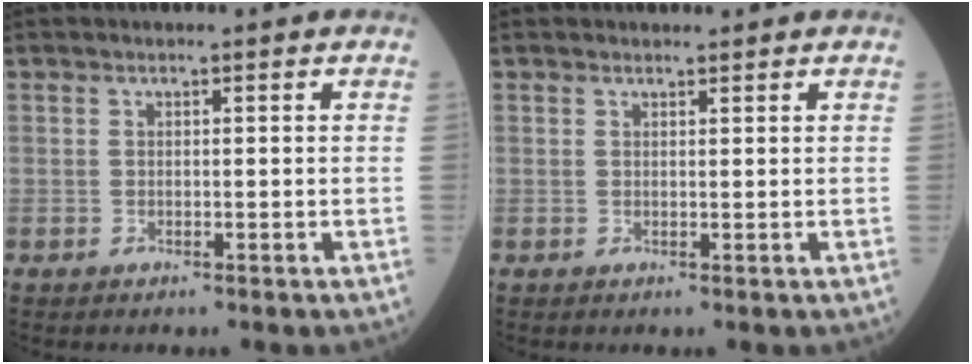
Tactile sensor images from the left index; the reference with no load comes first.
{"total": 1.2, "force": [1.2, 0.2, 0.1], "torque": [-0.004, 0.004, 0.020]}